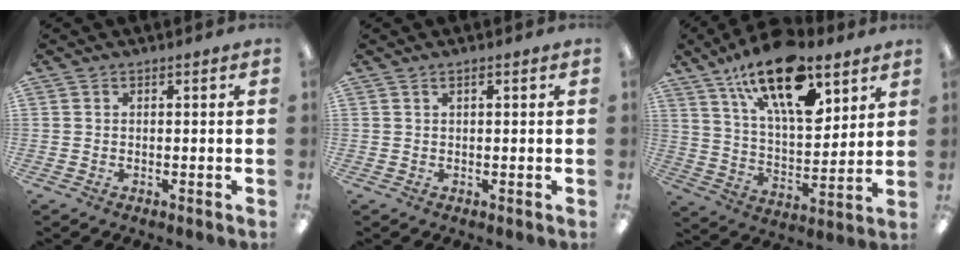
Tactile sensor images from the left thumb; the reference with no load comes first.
{"total": 0.8, "force": [0.5, 0.2, 0.6], "torque": [-0.014, 0.001, 0.010]}
{"total": 21.5, "force": [13.1, 9.4, 14.2], "torque": [-0.227, -0.067, 0.223]}